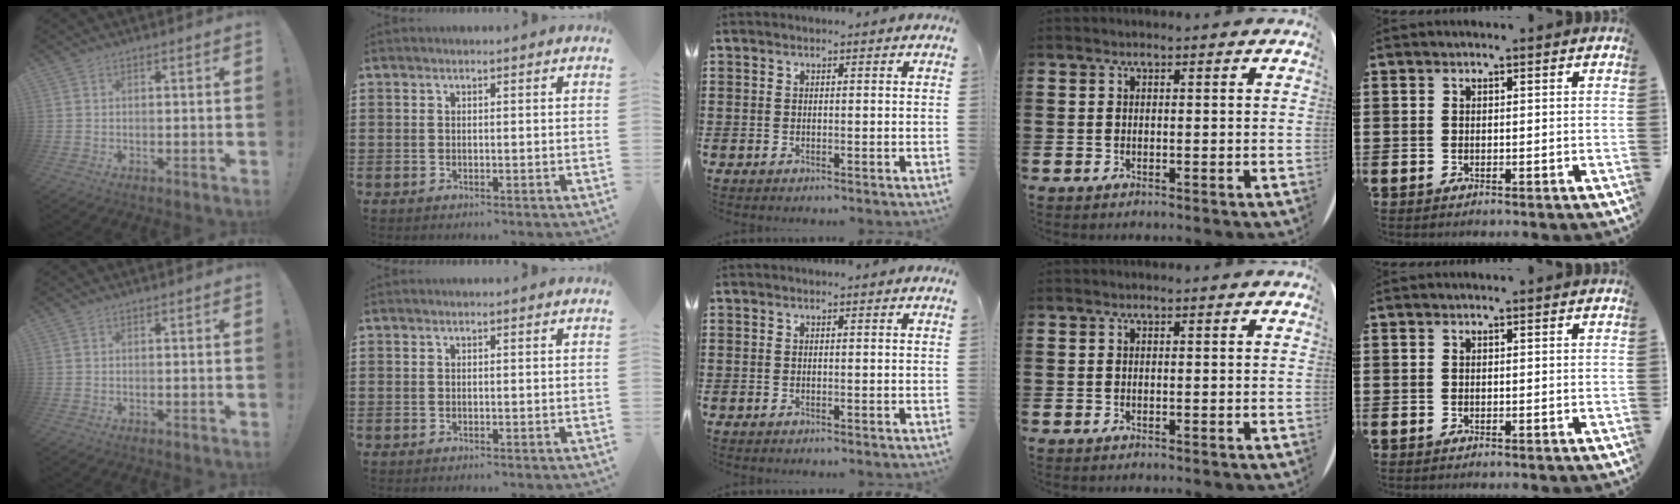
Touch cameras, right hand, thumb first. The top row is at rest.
{}